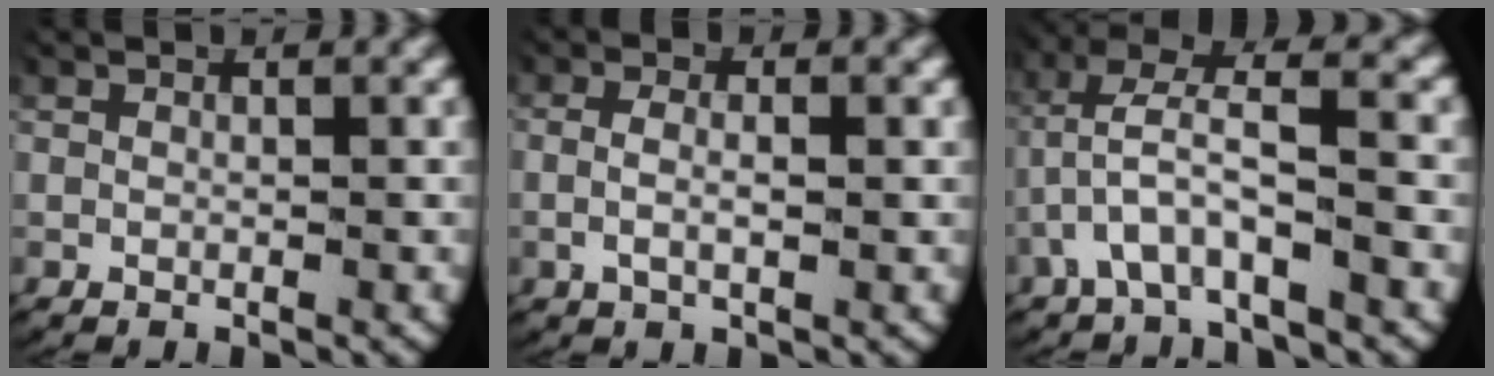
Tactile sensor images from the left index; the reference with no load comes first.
{"total": 2.2, "force": [-0.3, 0.9, 2.0], "torque": [-0.052, -0.009, -0.001]}
{"total": 4.5, "force": [0.5, 2.0, 4.0], "torque": [-0.075, 0.005, 0.010]}